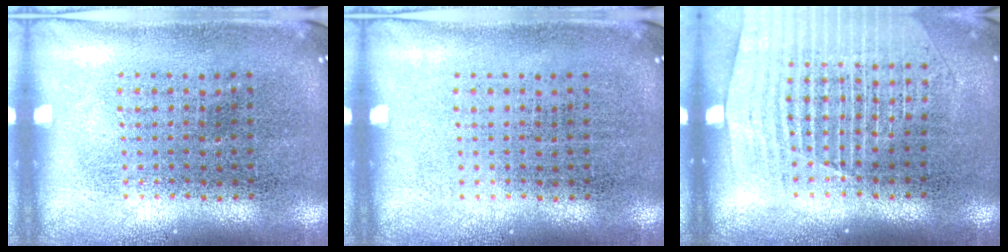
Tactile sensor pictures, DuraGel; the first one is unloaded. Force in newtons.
{"total": 0.0}
{"total": 1.5, "press": 1.4, "slide": 0.5}